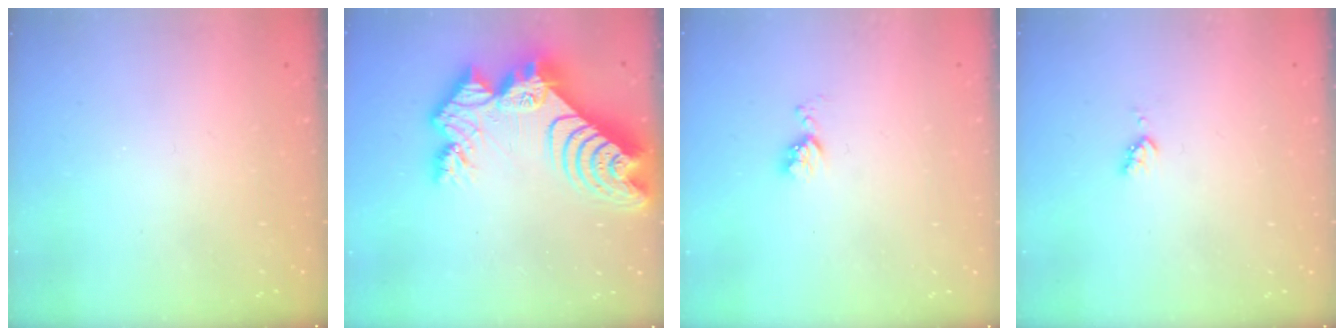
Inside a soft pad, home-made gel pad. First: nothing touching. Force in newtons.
{"total": 19.7, "press": 19.6, "slide": 1.9}
{"total": 4.0, "press": 3.9, "slide": 0.7}
{"total": 3.0, "press": 3.0, "slide": 0.4}